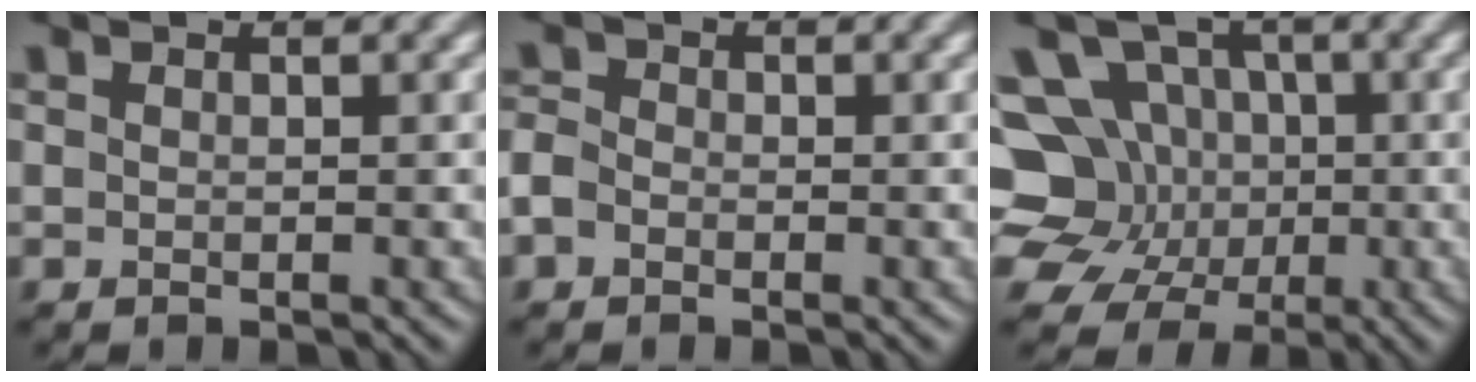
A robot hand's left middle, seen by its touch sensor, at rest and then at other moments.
{"total": 2.4, "force": [-1.1, 1.9, 0.8], "torque": [-0.001, 0.011, -0.040]}
{"total": 11.6, "force": [-0.2, 10.3, 5.3], "torque": [-0.128, 0.021, -0.039]}